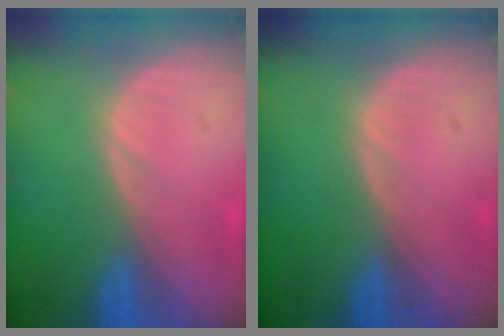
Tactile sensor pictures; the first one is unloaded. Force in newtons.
{"total": 0.0}